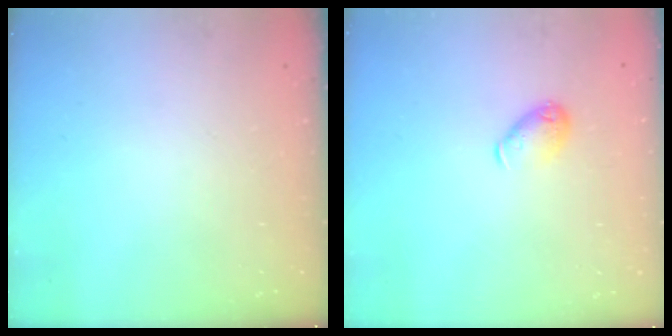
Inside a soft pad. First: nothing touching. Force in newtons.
{"total": 6.9, "press": 6.8, "slide": 1.1}